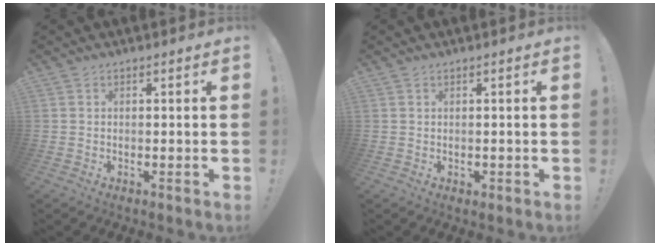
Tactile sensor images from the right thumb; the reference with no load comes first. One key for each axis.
{"total": 0.7, "fx": 0.3, "fy": 0.5, "fz": 0.2, "tx": -0.005, "ty": 0.001, "tz": 0.007}